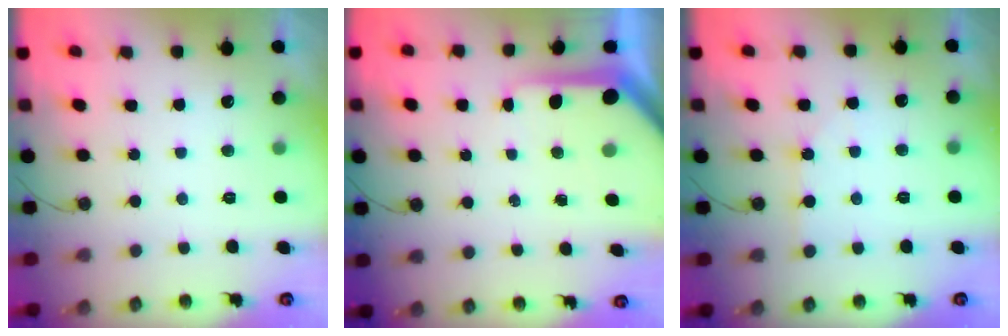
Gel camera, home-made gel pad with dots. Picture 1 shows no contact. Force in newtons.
{"total": 7.5, "press": 7.4, "slide": 0.9}
{"total": 3.6, "press": 3.5, "slide": 0.6}